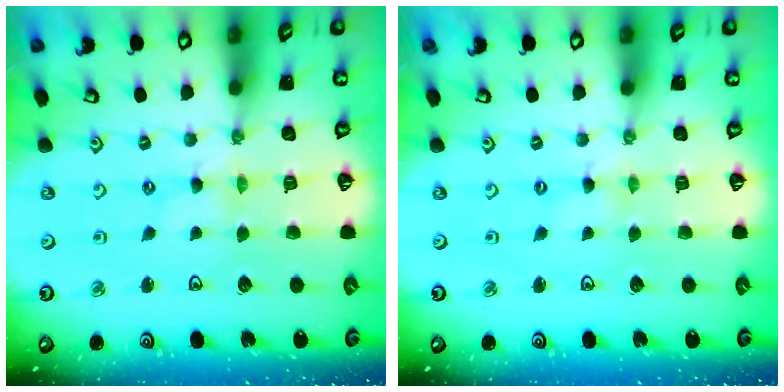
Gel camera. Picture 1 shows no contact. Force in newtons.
{"total": 0.0}